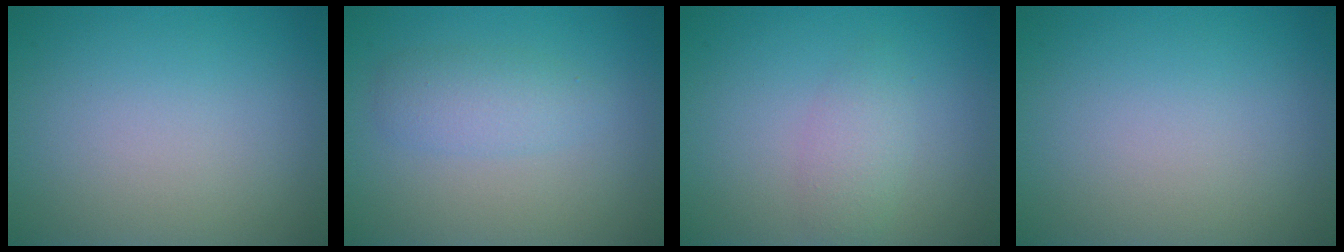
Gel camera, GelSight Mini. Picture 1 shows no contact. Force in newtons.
{"total": 2.4, "press": 2.4, "slide": 0.1}
{"total": 1.9, "press": 1.9, "slide": 0.1}
{"total": 0.0}